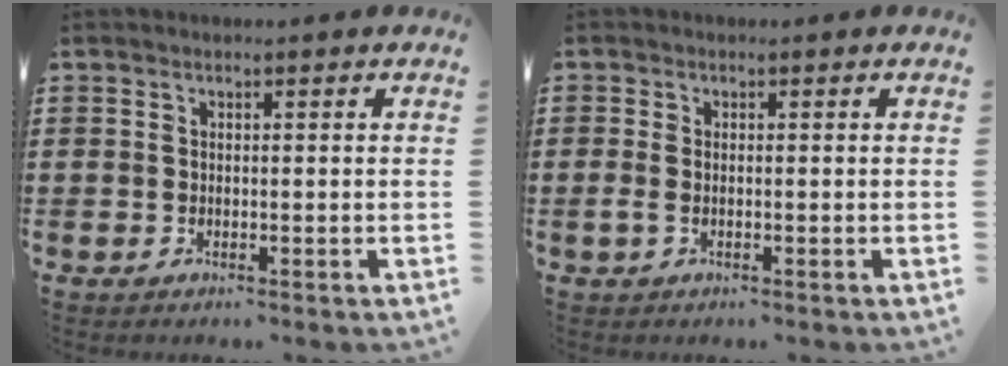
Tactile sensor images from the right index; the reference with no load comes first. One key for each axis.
{"total": 1.5, "fx": -0.4, "fy": 0.9, "fz": 1.2, "tx": -0.033, "ty": -0.003, "tz": -0.011}